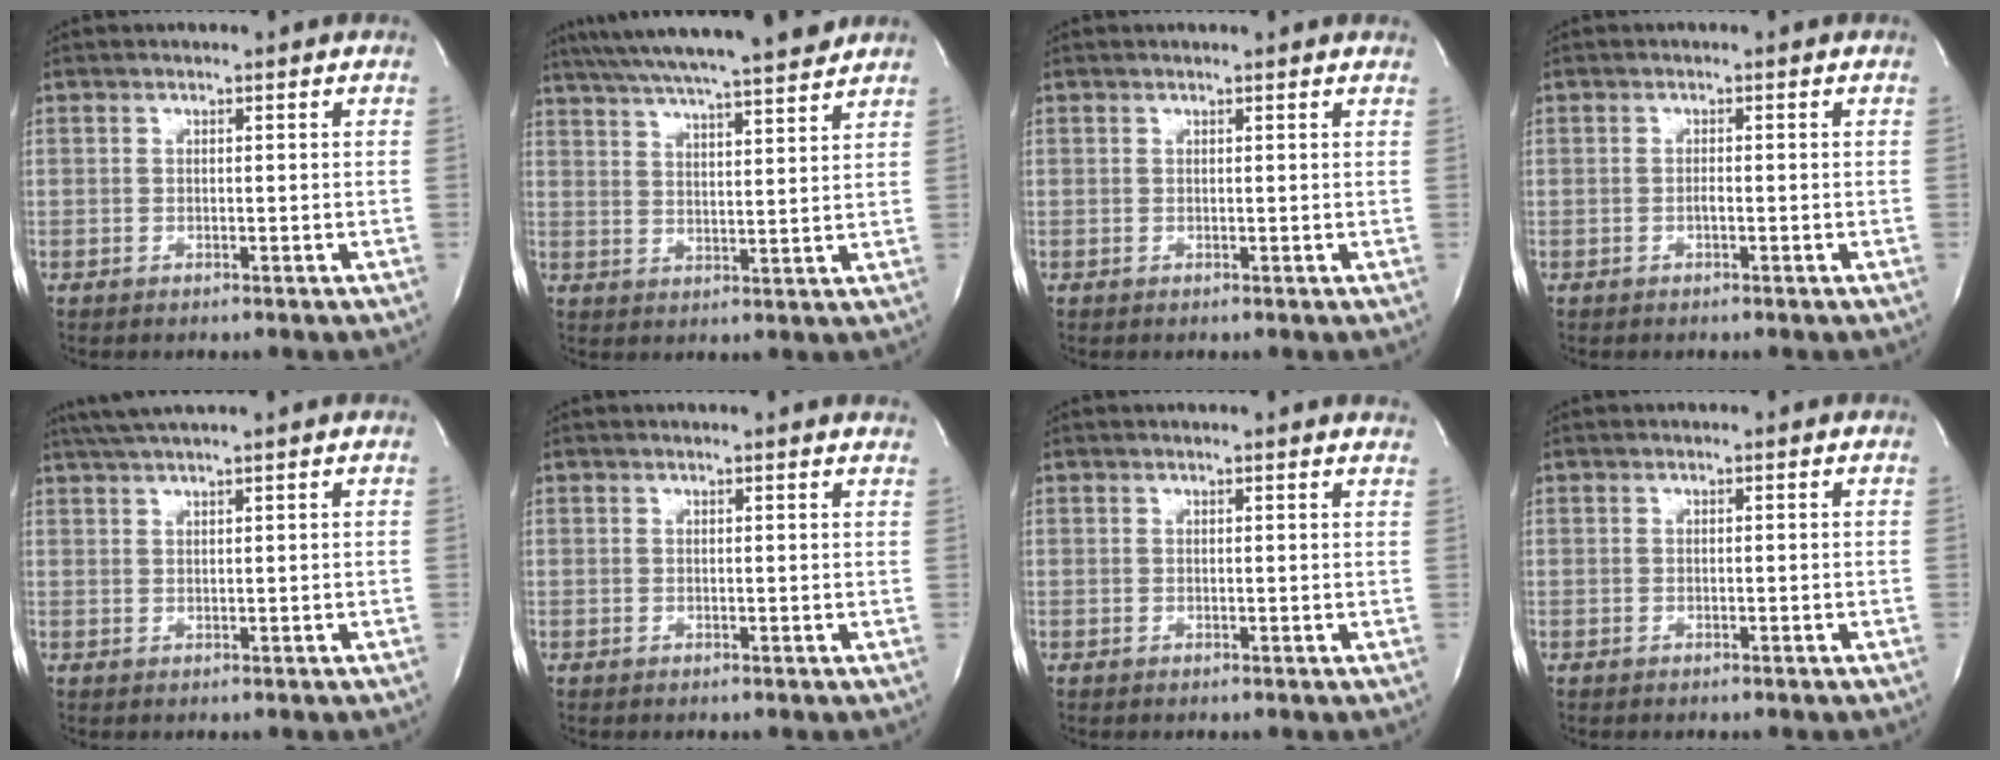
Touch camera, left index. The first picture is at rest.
{"total": 18.9, "force": [16.7, 0.4, 8.9], "torque": [-0.158, 0.008, 0.241]}
{"total": 2.0, "force": [1.9, 0.0, 0.7], "torque": [-0.016, 0.008, 0.013]}
{"total": 0.8, "force": [-0.6, 0.1, 0.5], "torque": [-0.009, -0.003, -0.011]}
{"total": 4.6, "force": [3.7, -1.0, 2.4], "torque": [-0.043, 0.018, 0.070]}
{"total": 4.6, "force": [4.4, 0.1, 1.3], "torque": [-0.017, 0.004, 0.028]}
{"total": 5.0, "force": [4.8, 0.2, 1.4], "torque": [-0.017, 0.001, 0.030]}
{"total": 0.0}